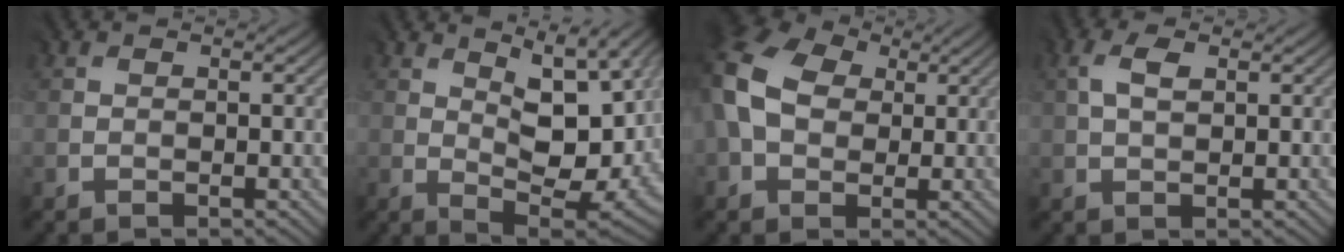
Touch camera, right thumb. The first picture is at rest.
{"total": 10.3, "force": [3.3, 3.4, 9.1], "torque": [-0.160, -0.009, 0.067]}
{"total": 12.1, "force": [1.8, 9.1, 7.8], "torque": [-0.215, -0.004, 0.039]}
{"total": 3.2, "force": [1.3, 1.7, 2.3], "torque": [-0.060, 0.006, 0.025]}